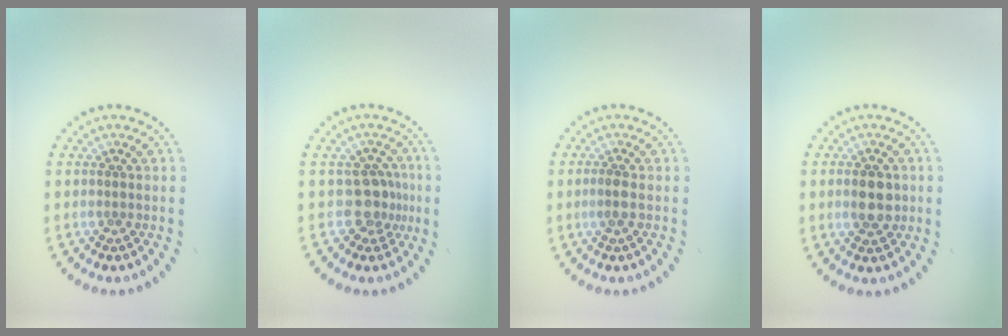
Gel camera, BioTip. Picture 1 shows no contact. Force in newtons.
{"total": 2.7, "press": 2.1, "slide": 1.7}
{"total": 1.2, "press": 1.1, "slide": 0.5}
{"total": 3.4, "press": 3.4, "slide": 0.1}